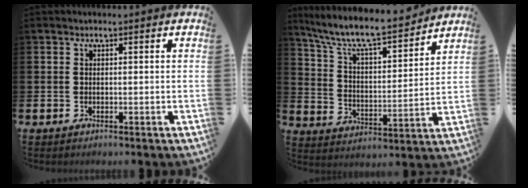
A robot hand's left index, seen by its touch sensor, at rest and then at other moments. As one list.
[{"total": 9.6, "force": [8.7, 1.7, 3.7], "torque": [-0.108, -0.060, 0.148]}]